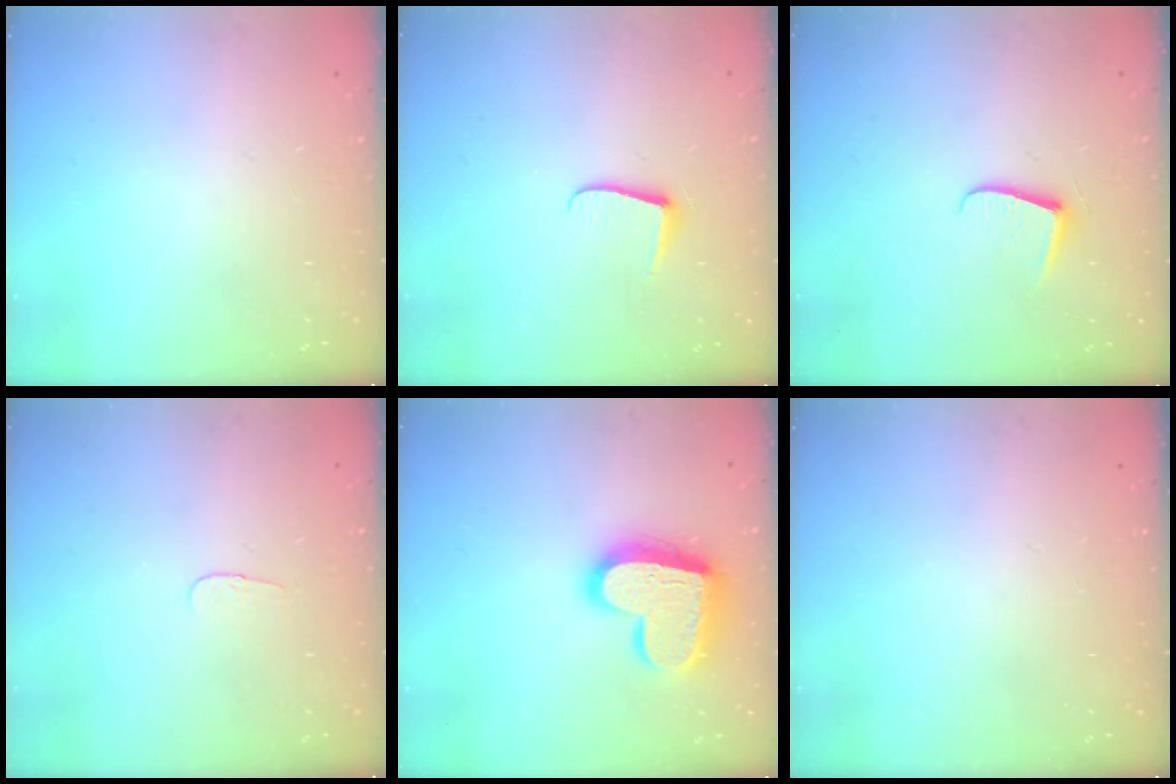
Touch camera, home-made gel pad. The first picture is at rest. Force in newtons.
{"total": 5.6, "press": 5.6, "slide": 0.7}
{"total": 5.9, "press": 5.9, "slide": 0.6}
{"total": 2.8, "press": 2.8, "slide": 0.3}
{"total": 18.2, "press": 18.1, "slide": 1.4}
{"total": 0.0}